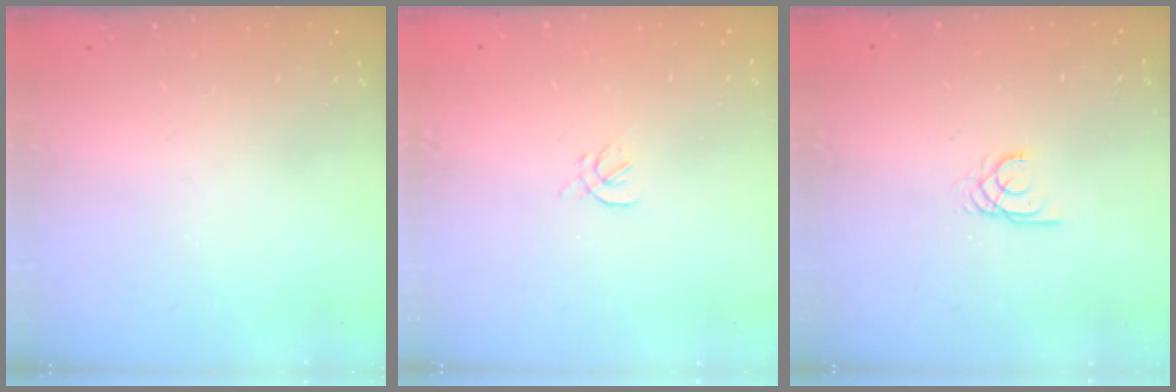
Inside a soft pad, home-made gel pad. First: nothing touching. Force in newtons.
{"total": 1.6, "press": 1.5, "slide": 0.6}
{"total": 2.0, "press": 2.0, "slide": 0.2}